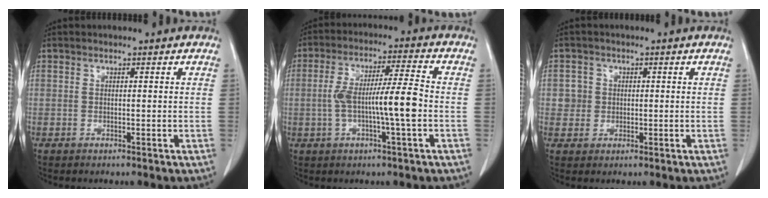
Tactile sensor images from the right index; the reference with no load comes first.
{"total": 9.8, "force": [-1.6, 0.5, 9.6], "torque": [-0.179, 0.014, -0.031]}
{"total": 2.7, "force": [0.3, 2.7, 0.1], "torque": [0.010, 0.005, 0.004]}